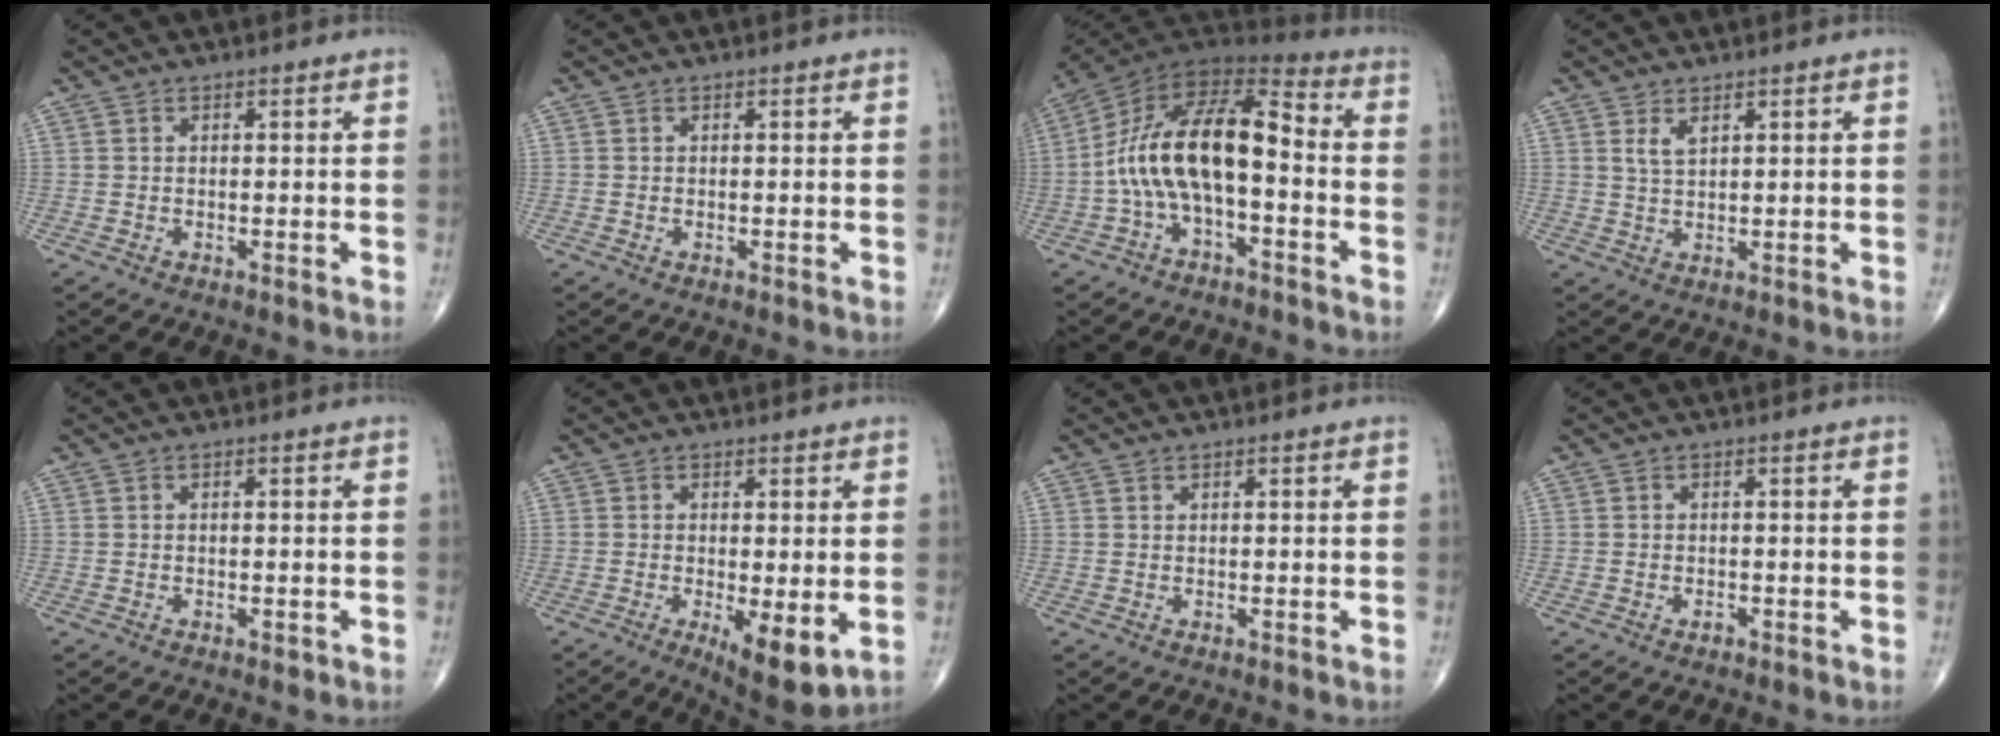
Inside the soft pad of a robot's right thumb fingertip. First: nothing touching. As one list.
[{"total": 0.0}, {"total": 17.0, "force": [-2.4, 7.8, 14.9], "torque": [-0.265, 0.061, -0.052]}, {"total": 2.4, "force": [1.4, 1.0, 1.7], "torque": [-0.031, -0.006, 0.031]}, {"total": 0.9, "force": [-0.4, 0.5, 0.6], "torque": [-0.008, -0.002, -0.005]}, {"total": 8.2, "force": [-1.9, 2.6, 7.5], "torque": [-0.114, -0.024, -0.024]}, {"total": 0.0}, {"total": 0.8, "force": [-0.5, 0.5, 0.4], "torque": [-0.007, 0.002, -0.008]}]